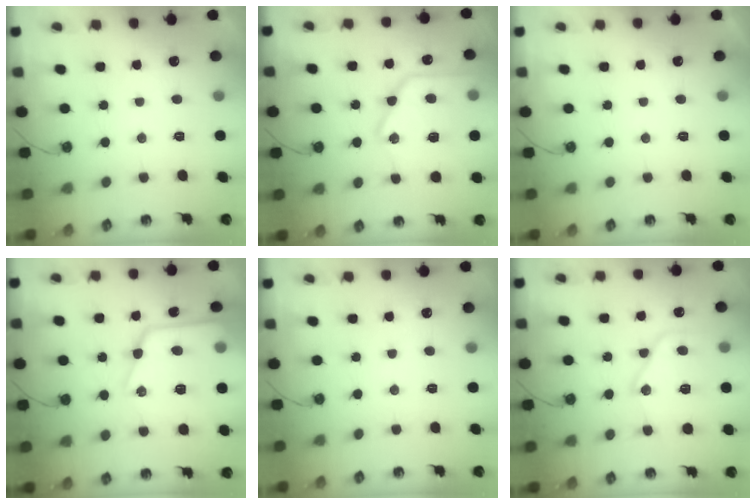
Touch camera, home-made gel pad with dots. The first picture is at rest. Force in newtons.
{"total": 20.4, "press": 20.3, "slide": 1.6}
{"total": 0.0}
{"total": 22.1, "press": 22.0, "slide": 2.2}
{"total": 2.7, "press": 2.7, "slide": 0.4}
{"total": 15.6, "press": 15.6, "slide": 1.2}